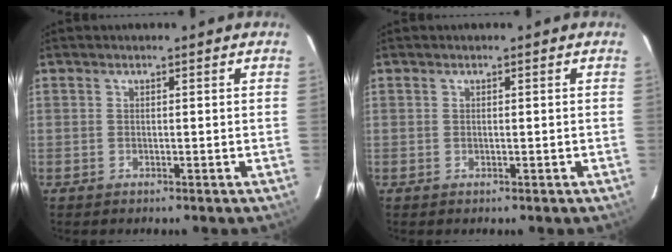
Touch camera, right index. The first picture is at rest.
{"total": 0.0}